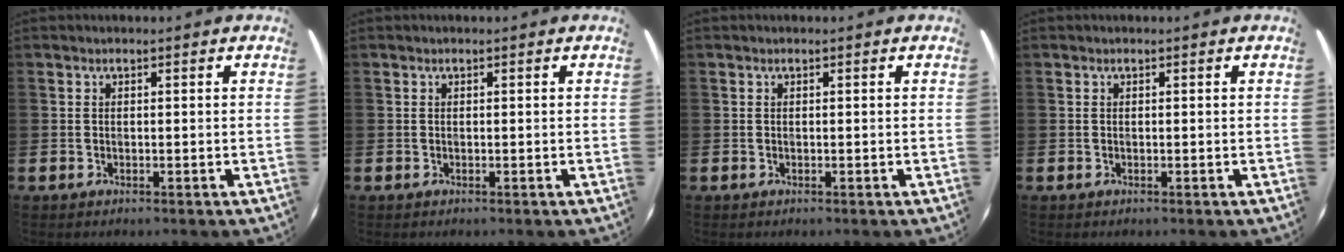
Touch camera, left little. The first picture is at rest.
{"total": 0.0}
{"total": 0.0}
{"total": 0.0}